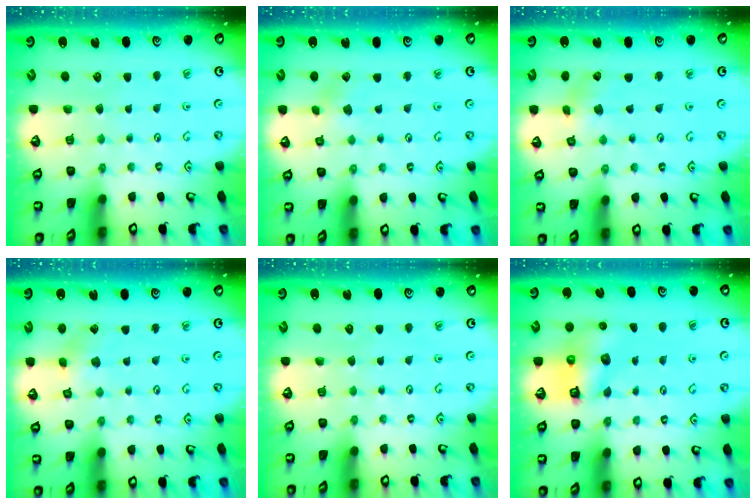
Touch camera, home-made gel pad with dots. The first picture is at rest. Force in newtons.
{"total": 1.8, "press": 1.8, "slide": 0.4}
{"total": 1.2, "press": 1.2, "slide": 0.2}
{"total": 4.5, "press": 4.5, "slide": 0.4}
{"total": 0.0}
{"total": 7.2, "press": 7.1, "slide": 0.8}